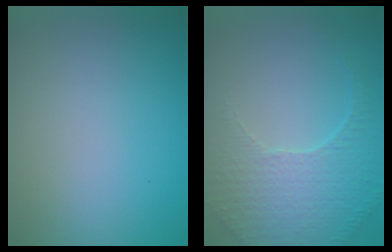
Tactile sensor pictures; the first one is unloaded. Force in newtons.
{"total": 5.2, "press": 3.6, "slide": 3.7}